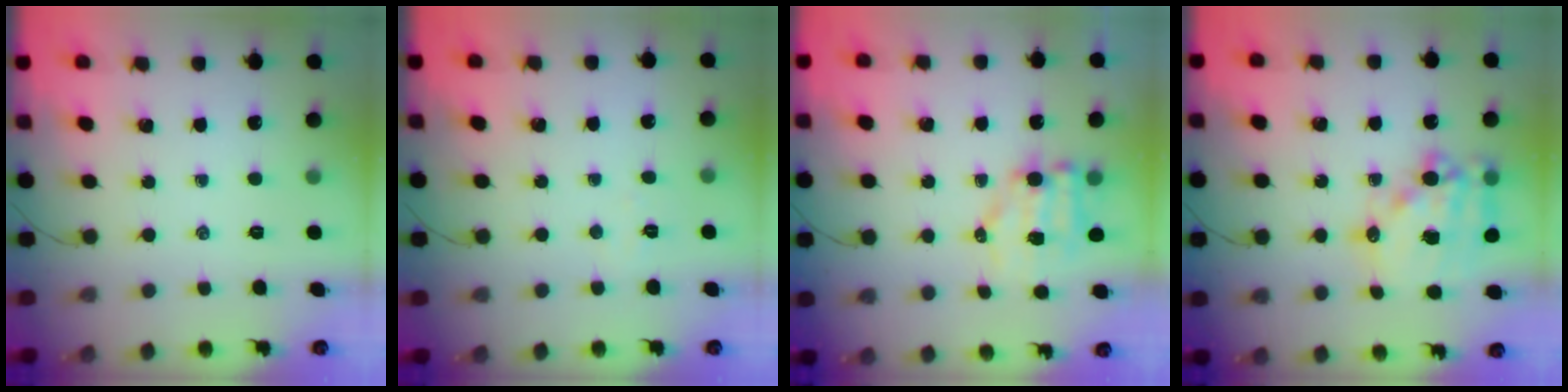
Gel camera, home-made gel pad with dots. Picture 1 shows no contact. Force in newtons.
{"total": 2.4, "press": 2.3, "slide": 0.6}
{"total": 6.6, "press": 6.5, "slide": 1.1}
{"total": 16.4, "press": 16.1, "slide": 3.3}